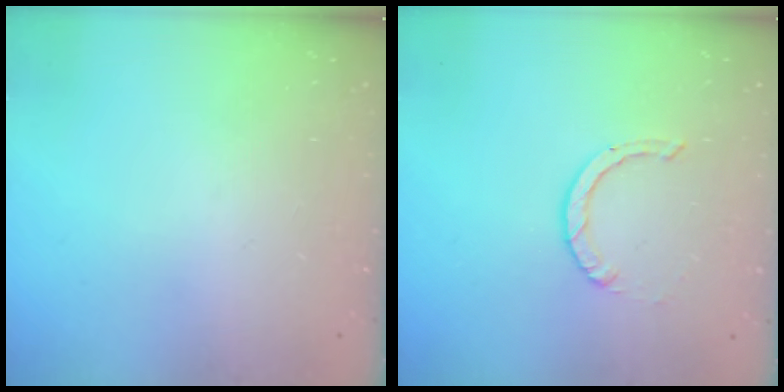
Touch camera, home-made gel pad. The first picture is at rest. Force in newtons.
{"total": 0.9, "press": 0.9, "slide": 0.1}